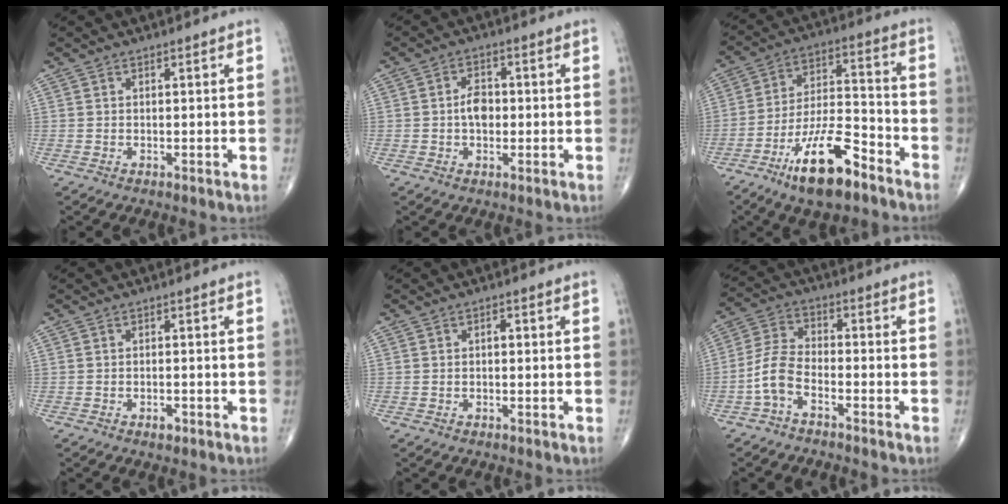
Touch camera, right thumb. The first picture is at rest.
{"total": 4.3, "force": [-0.3, 2.9, 3.2], "torque": [-0.045, 0.009, -0.010]}
{"total": 15.5, "force": [-9.6, 5.2, 11.0], "torque": [-0.188, 0.064, -0.172]}
{"total": 1.5, "force": [-0.8, 0.8, 0.9], "torque": [-0.012, 0.002, -0.013]}
{"total": 1.0, "force": [0.1, 0.5, 0.9], "torque": [-0.010, 0.003, -0.001]}
{"total": 6.3, "force": [-3.2, 2.9, 4.6], "torque": [-0.100, 0.034, -0.073]}